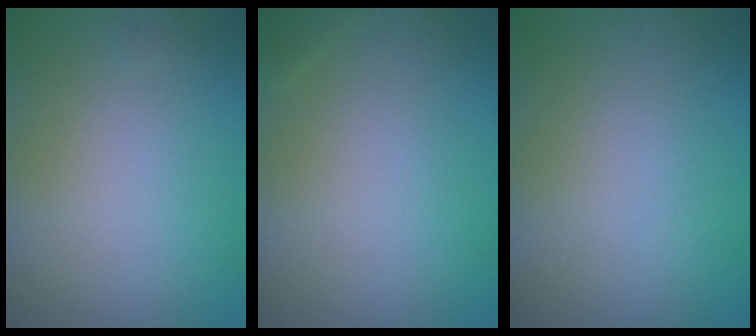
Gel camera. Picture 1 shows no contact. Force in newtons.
{"total": 0.6, "press": 0.5, "slide": 0.1}
{"total": 0.0}